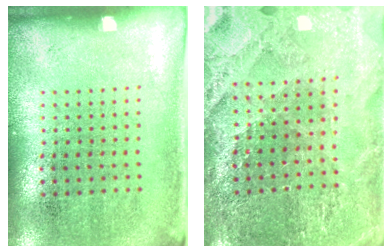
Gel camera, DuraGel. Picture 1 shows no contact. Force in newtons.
{"total": 3.0, "press": 2.9, "slide": 0.4}